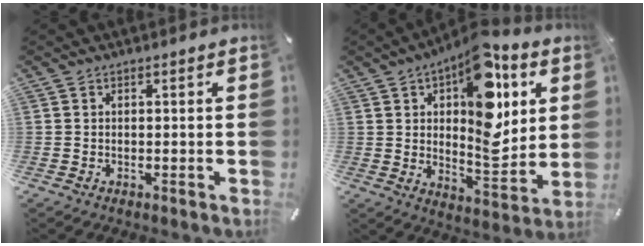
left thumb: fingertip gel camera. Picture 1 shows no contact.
{"total": 18.2, "force": [6.6, 9.3, 14.1], "torque": [-0.183, -0.038, 0.111]}